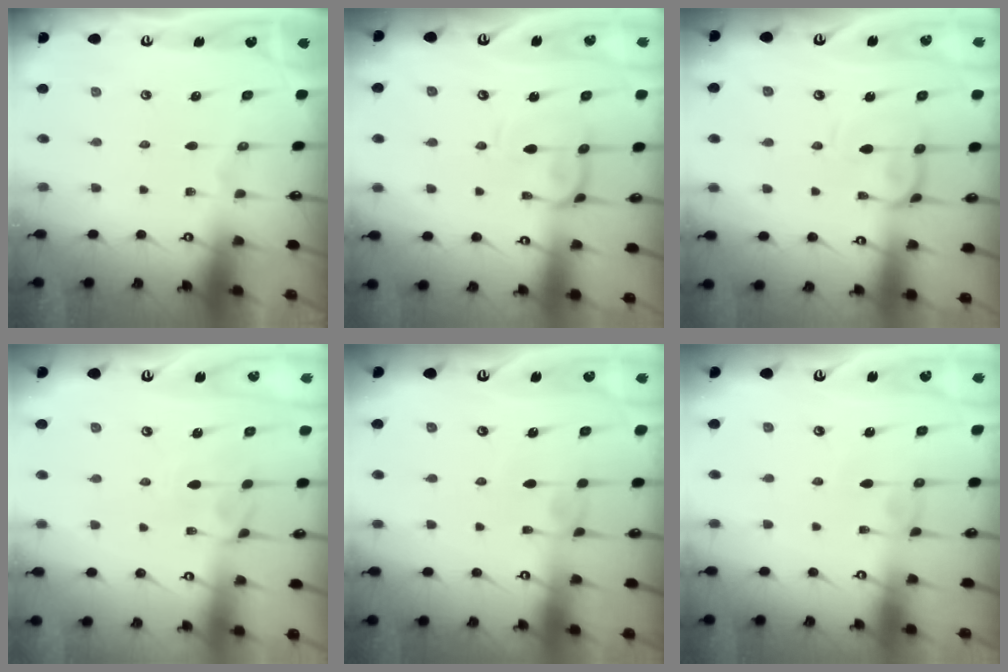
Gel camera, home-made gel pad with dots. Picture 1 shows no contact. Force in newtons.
{"total": 2.9, "press": 2.8, "slide": 0.8}
{"total": 2.9, "press": 2.8, "slide": 0.8}
{"total": 2.2, "press": 2.0, "slide": 0.8}
{"total": 3.2, "press": 3.1, "slide": 0.2}
{"total": 1.1, "press": 1.1, "slide": 0.2}